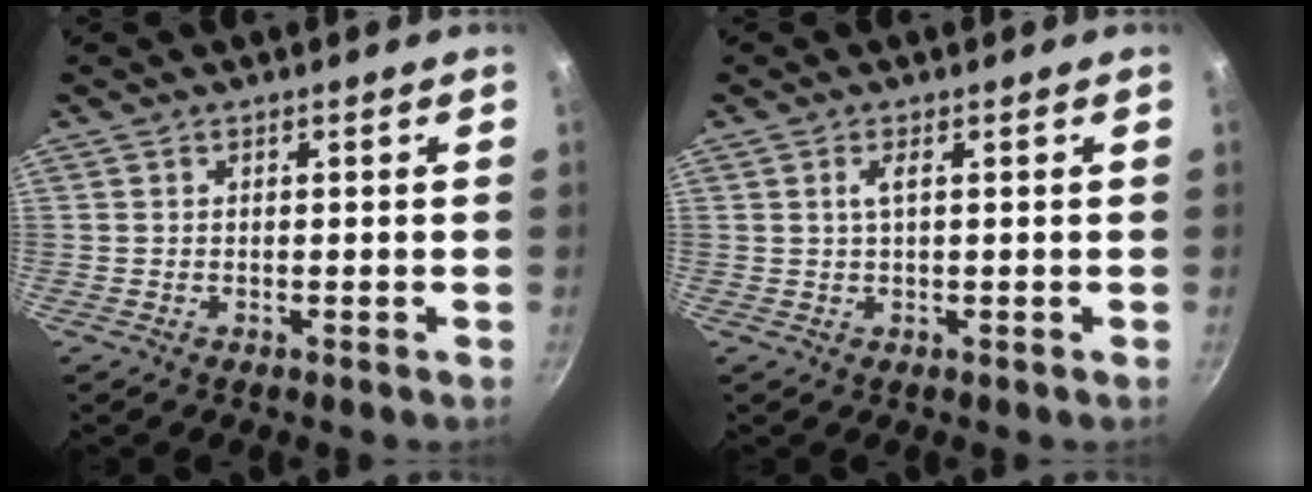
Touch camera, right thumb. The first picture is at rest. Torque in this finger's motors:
{"motor_torque": [0.20, -0.01, 0.49, 0.36, -0.01]}